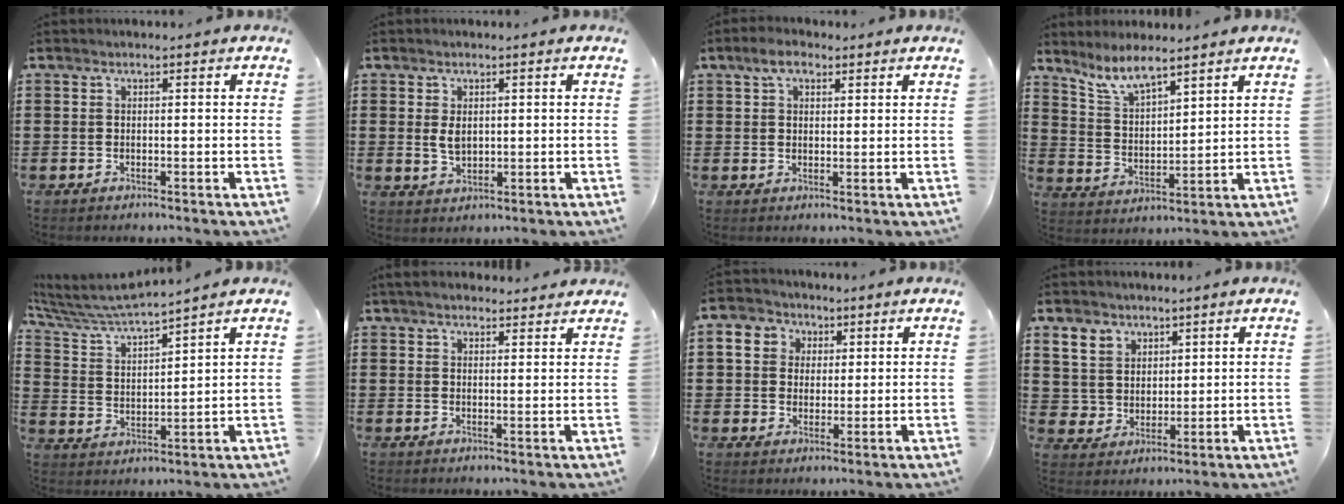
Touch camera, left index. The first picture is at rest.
{"total": 2.9, "force": [0.5, 1.8, 2.2], "torque": [-0.056, 0.001, 0.008]}
{"total": 4.0, "force": [2.5, 2.1, 2.4], "torque": [-0.046, 0.008, 0.042]}
{"total": 6.4, "force": [5.8, 0.7, 2.7], "torque": [-0.073, -0.019, 0.105]}
{"total": 6.2, "force": [5.9, -0.4, 1.8], "torque": [-0.063, -0.037, 0.098]}
{"total": 3.1, "force": [2.9, 0.8, 0.9], "torque": [-0.026, 0.000, 0.055]}
{"total": 5.5, "force": [1.9, 5.0, 1.3], "torque": [-0.043, 0.013, 0.032]}
{"total": 5.5, "force": [3.2, 4.5, 0.3], "torque": [-0.026, 0.002, 0.059]}